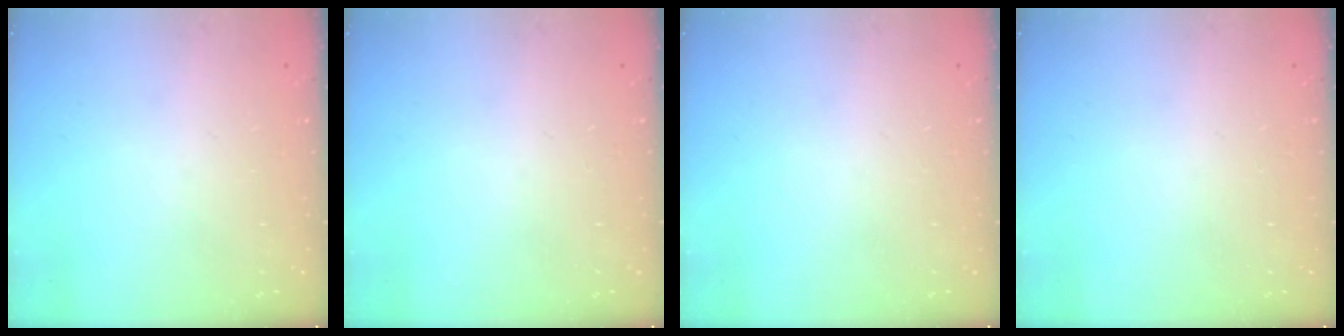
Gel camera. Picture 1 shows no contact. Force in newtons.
{"total": 0.0}
{"total": 0.0}
{"total": 0.0}